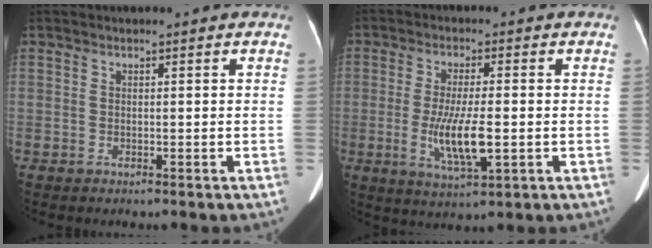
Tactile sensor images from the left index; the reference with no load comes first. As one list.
[{"total": 8.0, "force": [-1.5, 1.5, 7.8], "torque": [-0.153, -0.016, -0.026]}]